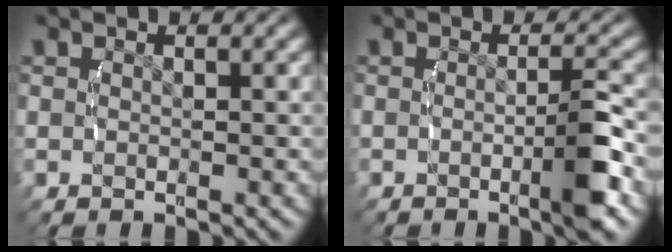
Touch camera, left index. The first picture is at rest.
{"total": 3.6, "force": [-1.2, 0.2, 3.4], "torque": [-0.048, 0.001, -0.022]}